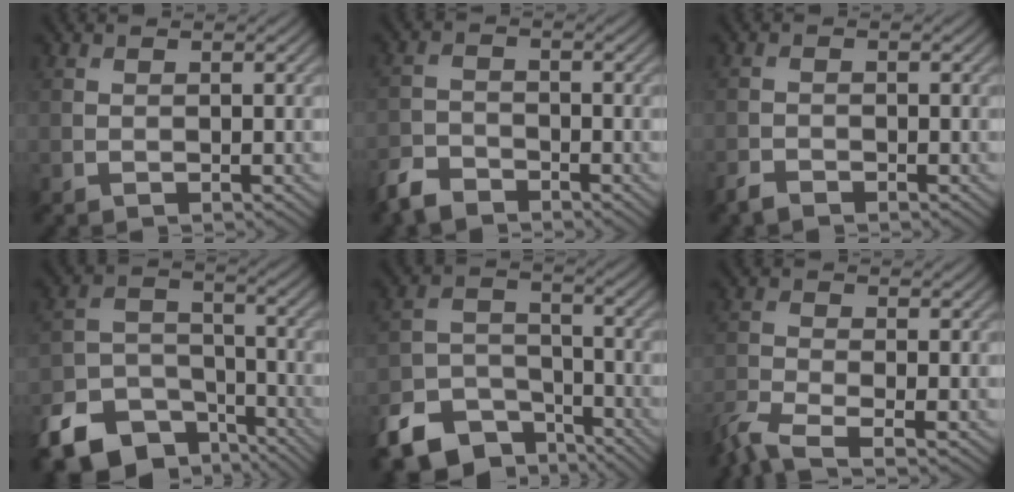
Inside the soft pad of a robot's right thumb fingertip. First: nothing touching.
{"total": 3.8, "force": [-3.4, 1.5, 1.2], "torque": [-0.027, -0.006, -0.079]}
{"total": 1.5, "force": [-1.4, 0.4, 0.4], "torque": [-0.013, -0.003, -0.033]}
{"total": 12.0, "force": [-8.3, 6.8, 5.3], "torque": [-0.120, -0.025, -0.146]}
{"total": 10.4, "force": [-7.5, 5.8, 4.4], "torque": [-0.096, -0.021, -0.139]}
{"total": 4.9, "force": [-3.8, 1.0, 3.0], "torque": [-0.067, -0.014, -0.089]}